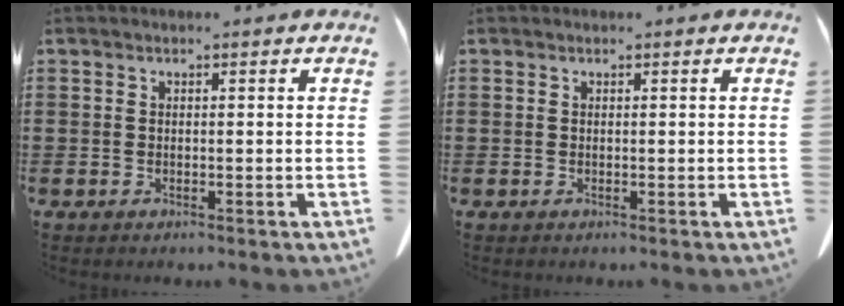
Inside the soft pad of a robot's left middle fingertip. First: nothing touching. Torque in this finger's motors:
{"motor_torque": [-0.29, 0.23, -0.05, -0.01]}